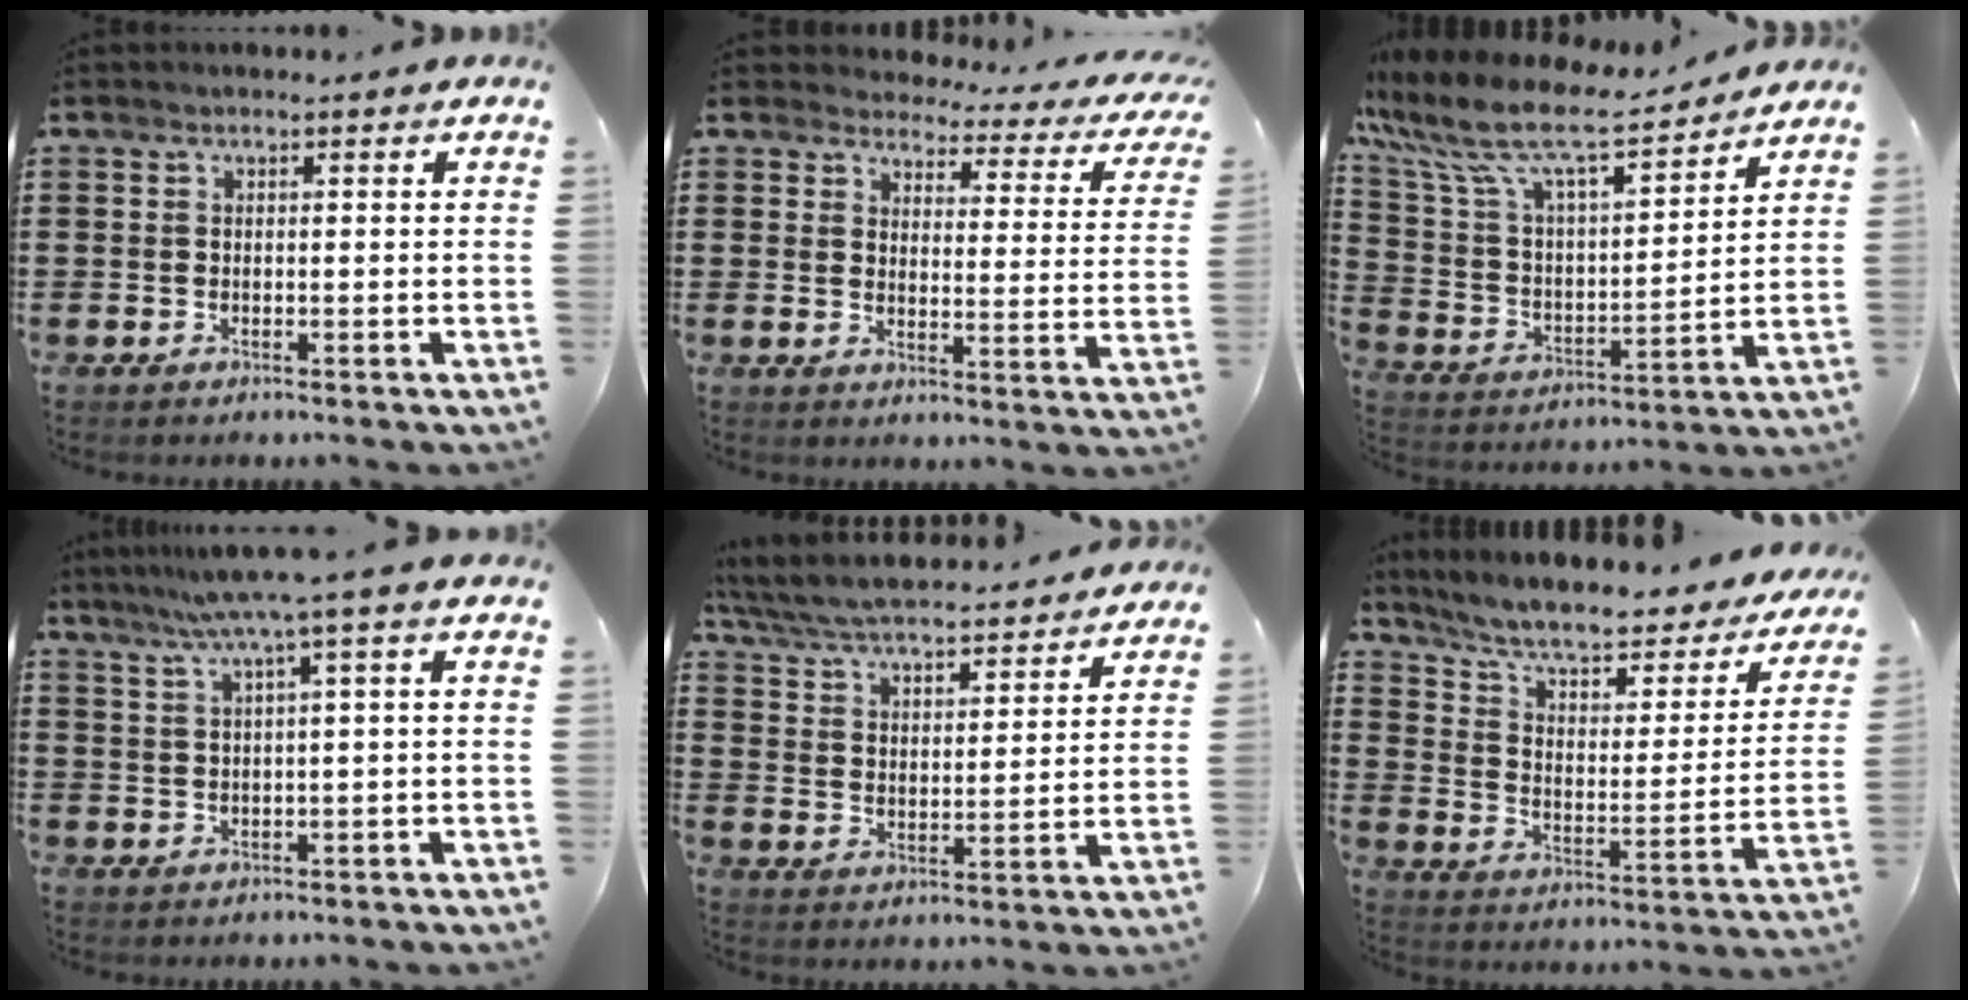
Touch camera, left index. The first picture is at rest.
{"total": 3.1, "force": [3.0, 0.7, 0.6], "torque": [-0.027, -0.027, 0.044]}
{"total": 10.7, "force": [8.3, 2.3, 6.3], "torque": [-0.153, -0.048, 0.141]}
{"total": 5.6, "force": [2.7, -0.9, 4.8], "torque": [-0.097, -0.013, 0.044]}
{"total": 5.8, "force": [5.6, 0.2, 1.7], "torque": [-0.058, -0.034, 0.094]}
{"total": 7.4, "force": [6.2, 1.2, 3.9], "torque": [-0.102, -0.042, 0.104]}